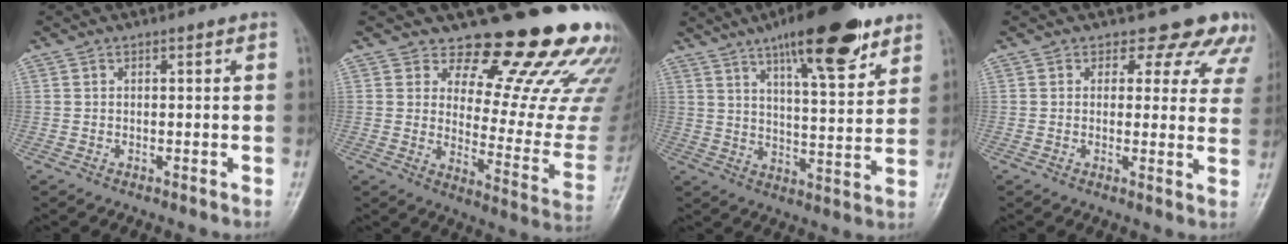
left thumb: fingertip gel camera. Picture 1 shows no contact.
{"total": 21.6, "force": [16.8, 7.8, 11.1], "torque": [-0.093, -0.134, 0.207]}
{"total": 17.1, "force": [10.7, 4.8, 12.5], "torque": [-0.160, -0.048, 0.165]}
{"total": 10.1, "force": [8.3, 5.4, 1.7], "torque": [0.038, -0.037, 0.062]}